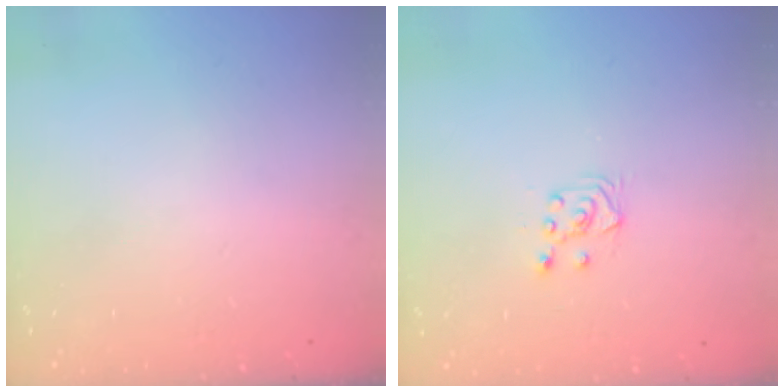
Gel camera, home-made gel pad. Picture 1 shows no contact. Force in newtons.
{"total": 4.5, "press": 4.4, "slide": 0.8}